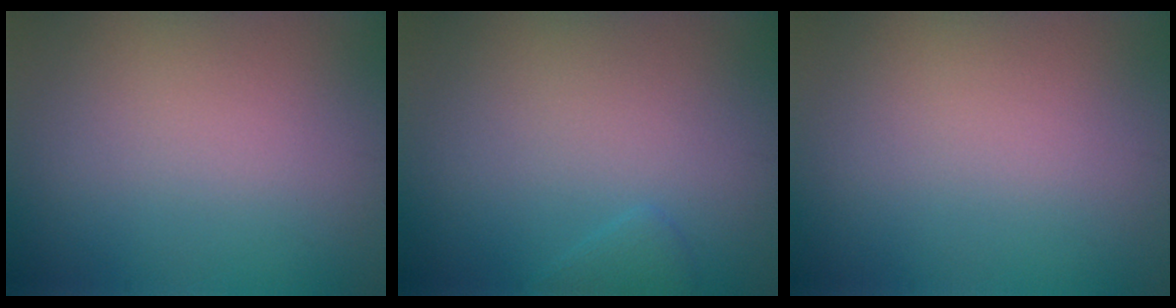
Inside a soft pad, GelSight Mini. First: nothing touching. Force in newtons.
{"total": 1.0, "press": 1.0, "slide": 0.1}
{"total": 0.0}